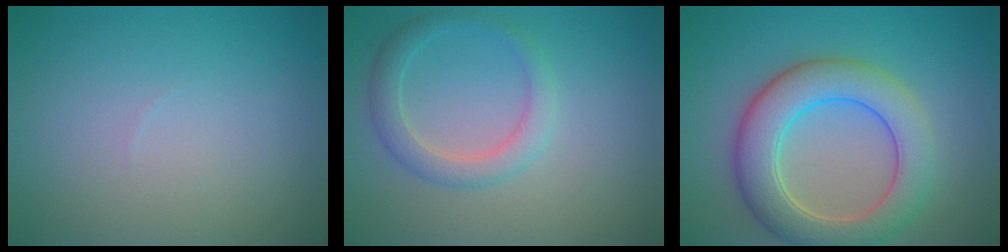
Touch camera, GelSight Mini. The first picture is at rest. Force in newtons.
{"total": 2.7, "press": 2.7, "slide": 0.2}
{"total": 7.1, "press": 7.1, "slide": 0.4}